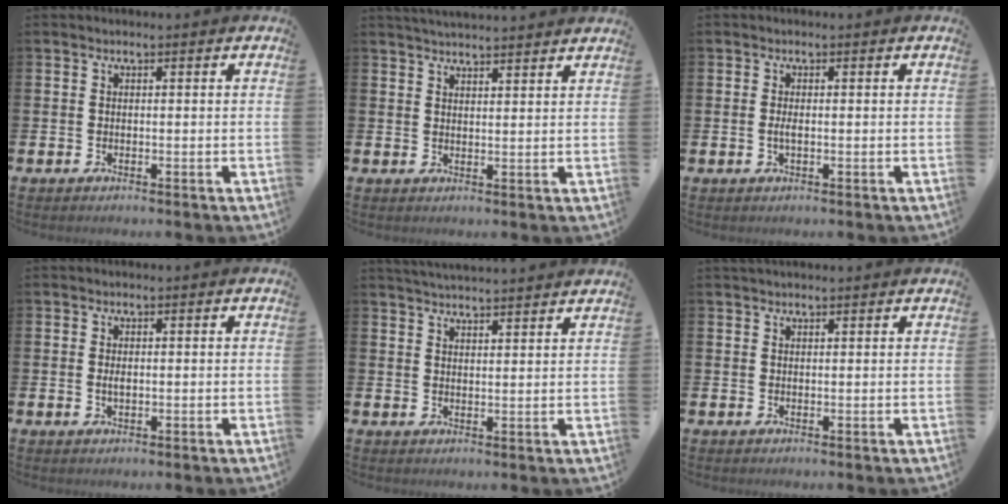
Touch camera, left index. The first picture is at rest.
{"total": 3.3, "force": [3.3, -0.2, 0.0], "torque": [-0.001, -0.019, 0.059]}
{"total": 1.3, "force": [-0.1, 0.4, 1.2], "torque": [-0.018, -0.001, -0.004]}
{"total": 1.1, "force": [0.1, 0.5, 1.0], "torque": [-0.015, 0.001, -0.001]}
{"total": 3.7, "force": [3.7, -0.3, 0.0], "torque": [-0.002, -0.021, 0.065]}
{"total": 0.9, "force": [0.9, 0.1, 0.2], "torque": [0.011, -0.004, 0.013]}